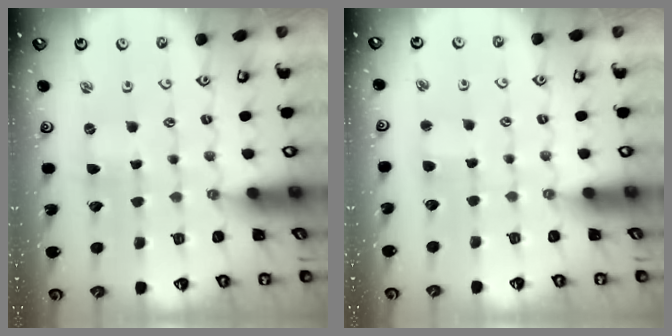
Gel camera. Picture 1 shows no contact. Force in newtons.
{"total": 2.7, "press": 2.7, "slide": 0.3}